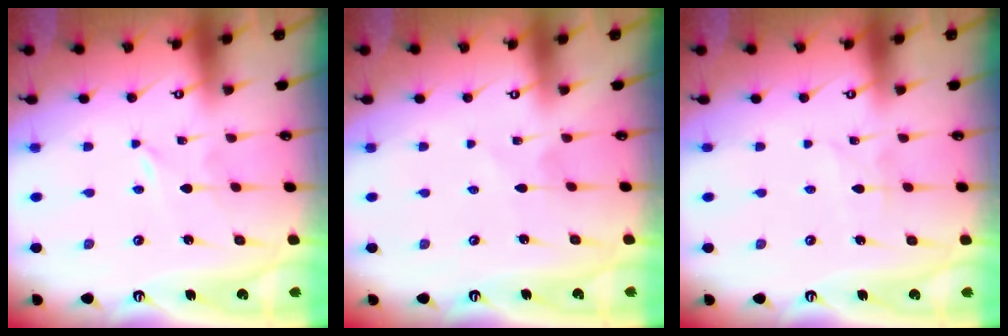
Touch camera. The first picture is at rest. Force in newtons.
{"total": 2.2, "press": 2.2, "slide": 0.2}
{"total": 2.3, "press": 2.3, "slide": 0.3}